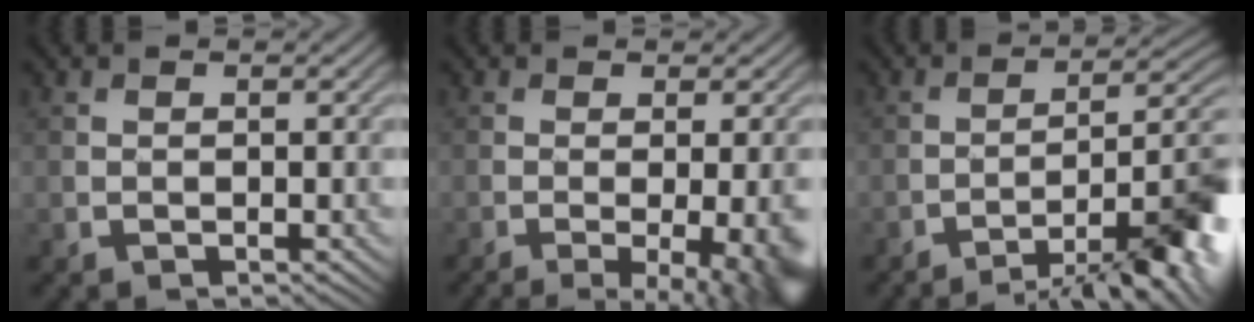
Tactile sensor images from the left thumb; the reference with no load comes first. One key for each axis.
{"total": 8.6, "fx": -3.2, "fy": 2.2, "fz": 7.6, "tx": -0.076, "ty": -0.019, "tz": -0.033}
{"total": 10.2, "fx": -5.8, "fy": 2.5, "fz": 8.1, "tx": -0.108, "ty": 0.010, "tz": -0.085}